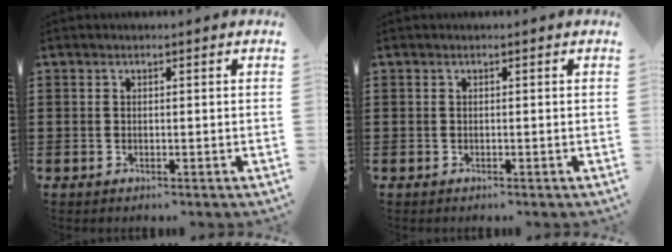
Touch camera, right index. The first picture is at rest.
{"total": 0.0}